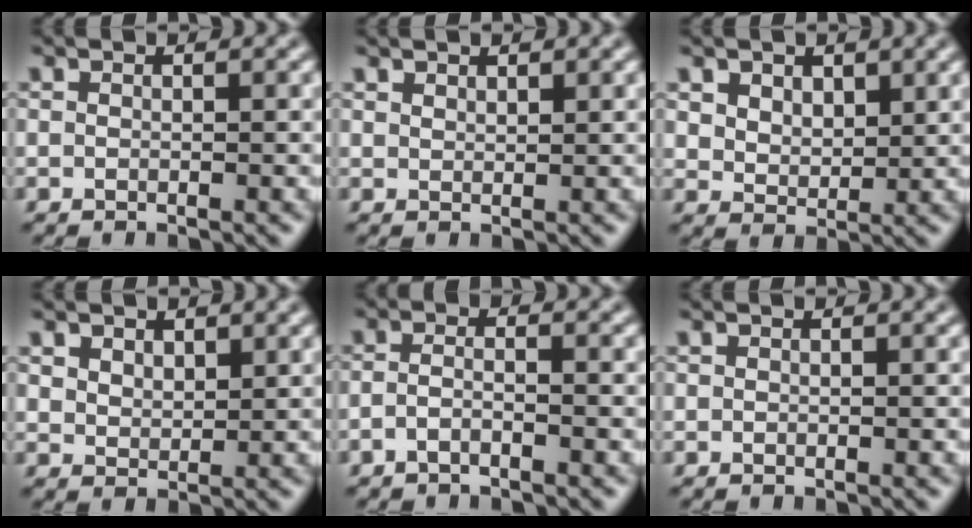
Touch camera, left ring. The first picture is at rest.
{"total": 0.9, "force": [0.8, 0.2, 0.2], "torque": [-0.002, -0.001, 0.016]}
{"total": 2.7, "force": [1.5, 1.9, 1.3], "torque": [-0.031, -0.009, 0.026]}
{"total": 1.8, "force": [1.2, 1.1, 0.7], "torque": [-0.019, -0.004, 0.025]}
{"total": 1.6, "force": [-1.0, 0.4, 1.2], "torque": [-0.026, -0.001, -0.024]}
{"total": 0.0}